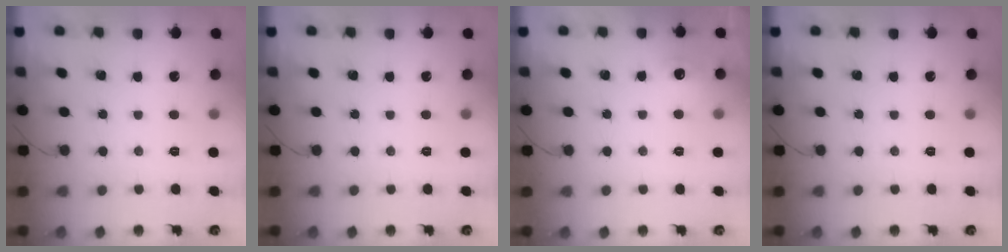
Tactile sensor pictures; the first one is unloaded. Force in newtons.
{"total": 0.0}
{"total": 5.8, "press": 5.5, "slide": 1.7}
{"total": 0.0}